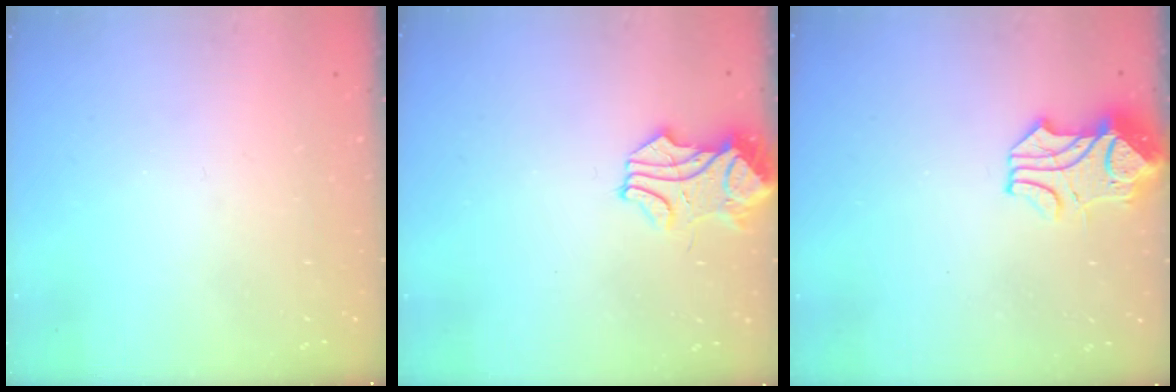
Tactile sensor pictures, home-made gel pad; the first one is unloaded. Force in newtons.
{"total": 1.7, "press": 1.5, "slide": 0.8}
{"total": 2.3, "press": 2.0, "slide": 1.0}